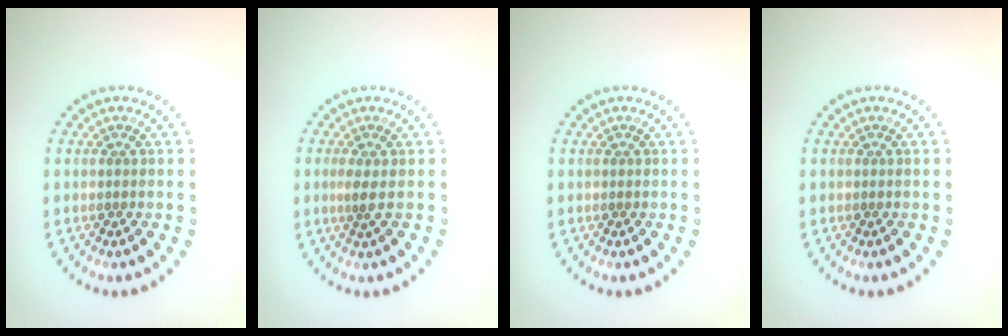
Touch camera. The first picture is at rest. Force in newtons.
{"total": 1.3, "press": 1.0, "slide": 0.8}
{"total": 0.0}
{"total": 0.0}